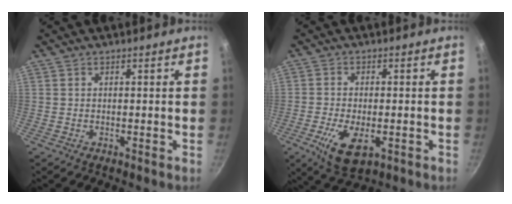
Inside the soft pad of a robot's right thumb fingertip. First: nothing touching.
{"total": 9.0, "force": [-3.0, 4.4, 7.3], "torque": [-0.137, -0.009, -0.048]}